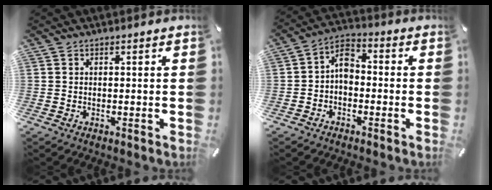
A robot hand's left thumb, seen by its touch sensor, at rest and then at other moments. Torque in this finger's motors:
{"motor_torque": [0.23, -0.04, 0.48, 0.37, -0.01]}